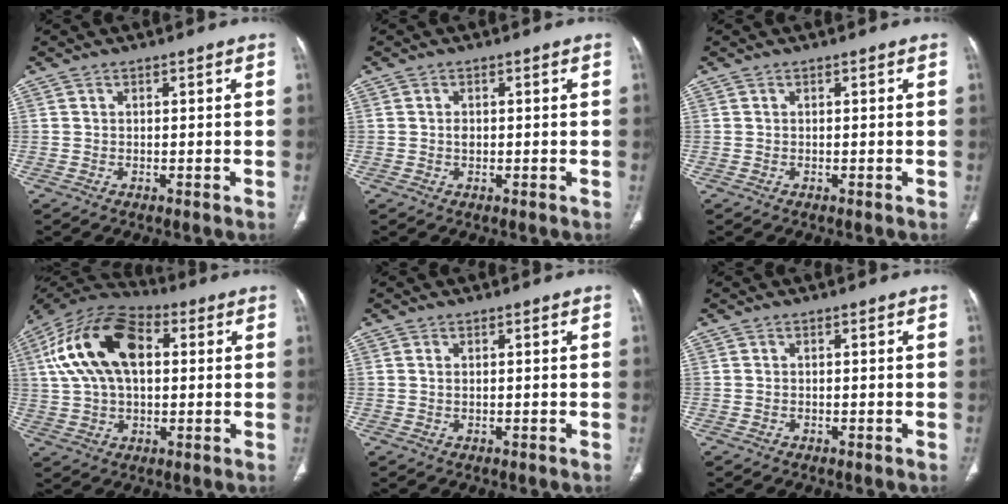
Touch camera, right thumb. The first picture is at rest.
{"total": 1.2, "force": [0.1, 0.8, 0.9], "torque": [-0.014, 0.001, 0.002]}
{"total": 0.0}
{"total": 19.2, "force": [4.2, 11.1, 15.0], "torque": [-0.276, 0.024, 0.064]}
{"total": 0.7, "force": [0.3, 0.3, 0.6], "torque": [-0.017, 0.004, 0.009]}
{"total": 0.0}